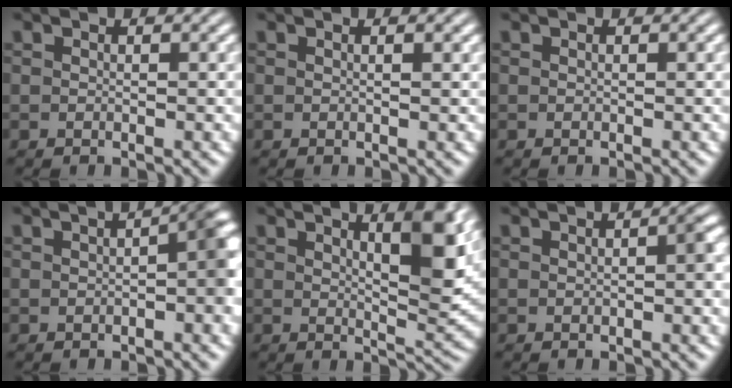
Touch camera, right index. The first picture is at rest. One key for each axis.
{"total": 0.7, "fx": 0.1, "fy": -0.4, "fz": 0.5, "tx": -0.006, "ty": -0.001, "tz": 0.003}
{"total": 0.0}
{"total": 4.2, "fx": 0.1, "fy": 1.1, "fz": 4.1, "tx": -0.031, "ty": 0.015, "tz": -0.003}
{"total": 5.9, "fx": 2.2, "fy": -0.2, "fz": 5.4, "tx": -0.054, "ty": -0.003, "tz": 0.041}
{"total": 1.0, "fx": -0.2, "fy": -0.1, "fz": 1.0, "tx": -0.008, "ty": 0.003, "tz": -0.002}